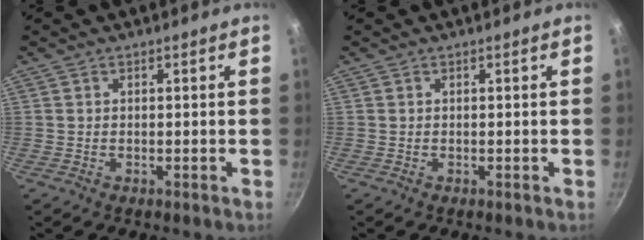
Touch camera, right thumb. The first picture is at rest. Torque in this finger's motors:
{"motor_torque": [0.00, 0.00, 0.01, 0.00, 0.00]}